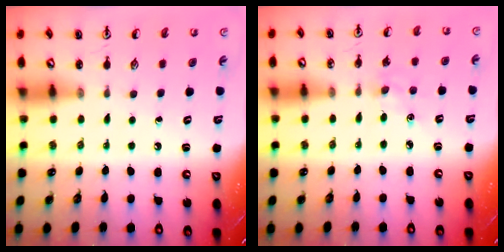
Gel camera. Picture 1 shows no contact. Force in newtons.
{"total": 4.4, "press": 4.4, "slide": 0.6}